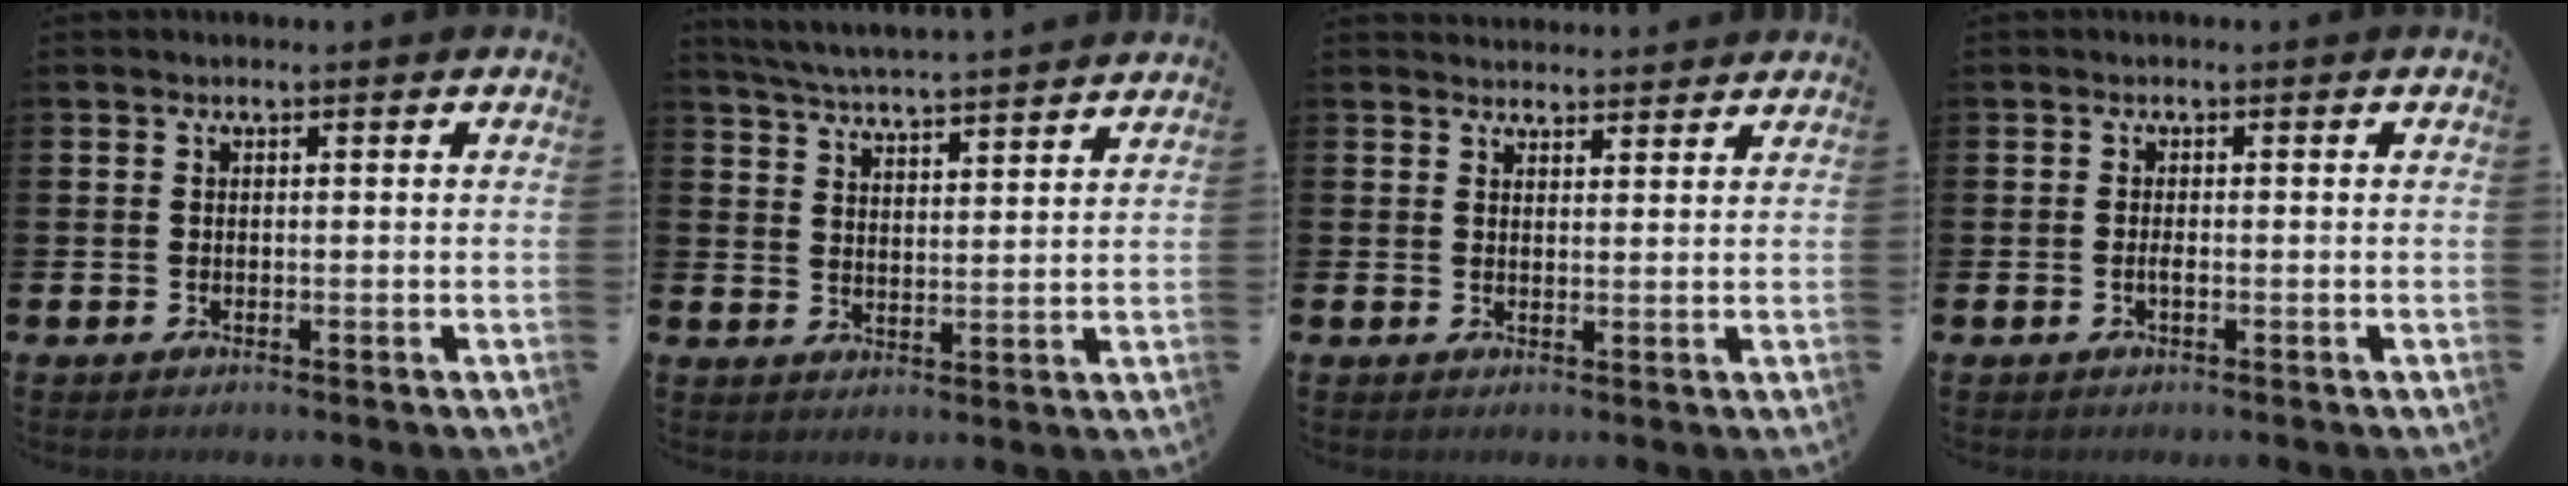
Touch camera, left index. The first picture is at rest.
{"total": 5.5, "force": [5.4, -0.2, 0.7], "torque": [-0.037, -0.041, 0.095]}
{"total": 2.8, "force": [2.8, 0.6, -0.2], "torque": [0.000, -0.013, 0.050]}
{"total": 0.9, "force": [-0.3, 0.2, 0.8], "torque": [-0.021, 0.000, -0.003]}